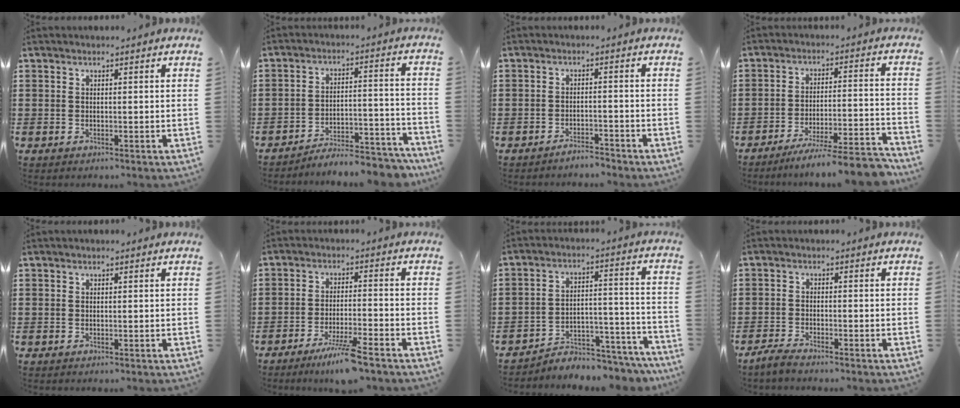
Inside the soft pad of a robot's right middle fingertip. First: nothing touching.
{"total": 6.6, "force": [-6.5, 0.4, 1.5], "torque": [-0.018, 0.009, -0.124]}
{"total": 2.6, "force": [-2.6, 0.1, 0.2], "torque": [-0.010, -0.001, -0.053]}
{"total": 7.7, "force": [-7.0, -0.1, 3.3], "torque": [-0.049, -0.005, -0.129]}
{"total": 0.0}
{"total": 6.1, "force": [-4.8, -0.1, 3.8], "torque": [-0.072, -0.014, -0.086]}
{"total": 4.5, "force": [-4.4, 0.8, 0.6], "torque": [-0.014, 0.005, -0.089]}
{"total": 2.6, "force": [-2.4, 0.2, 0.9], "torque": [-0.024, 0.001, -0.050]}